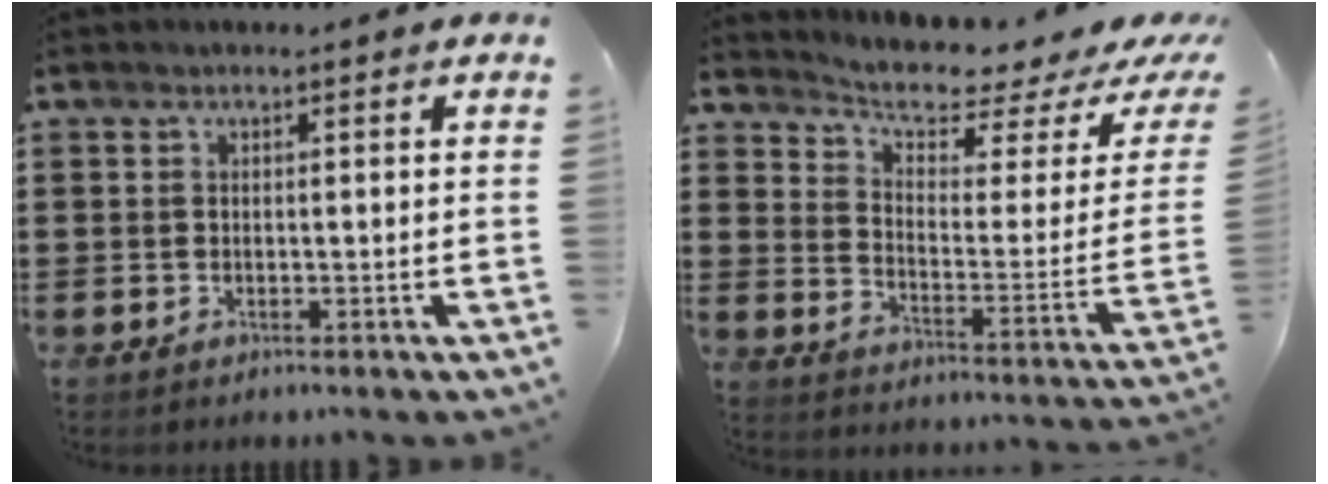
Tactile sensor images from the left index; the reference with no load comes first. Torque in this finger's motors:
{"motor_torque": [0.73, -1.41, 0.18, 0.05]}